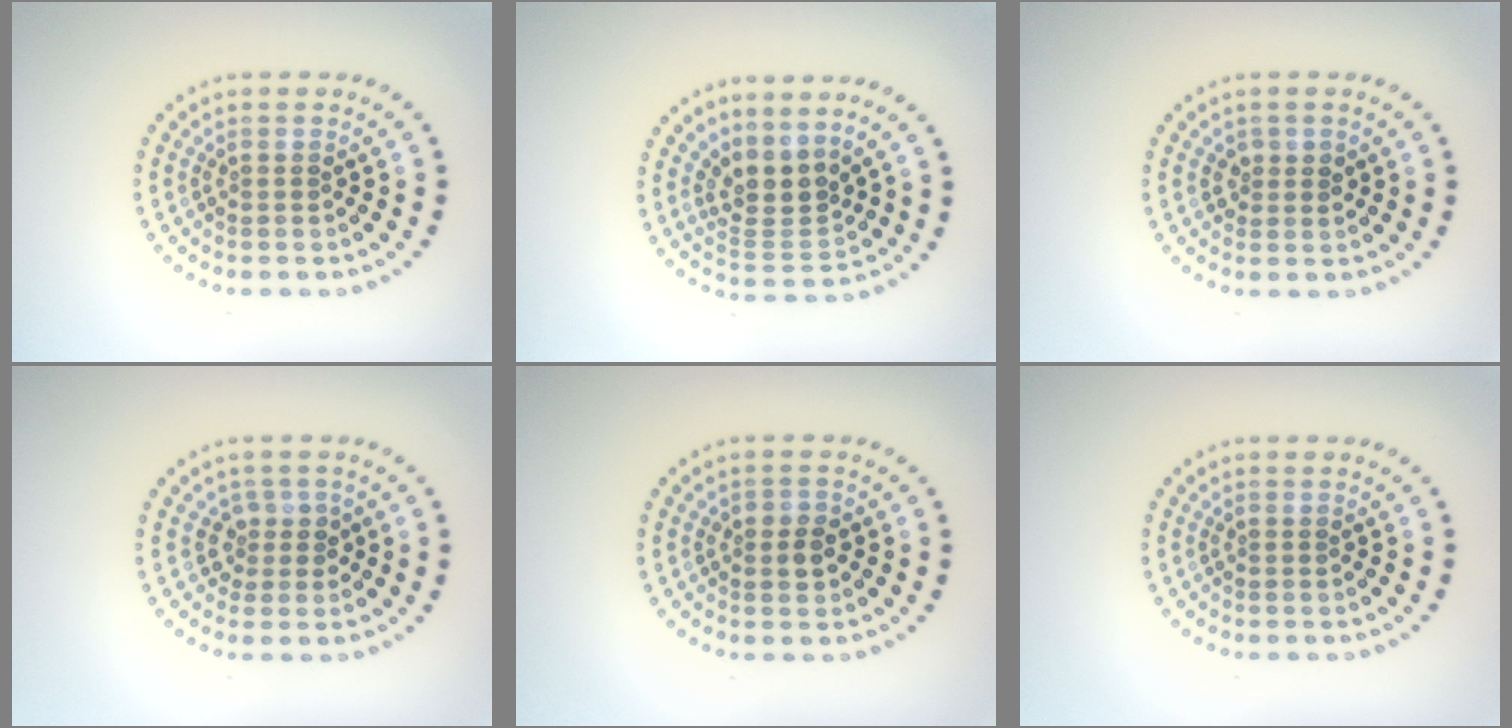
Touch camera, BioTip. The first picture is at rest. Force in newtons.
{"total": 3.3, "press": 2.4, "slide": 2.2}
{"total": 1.4, "press": 1.4, "slide": 0.3}
{"total": 1.8, "press": 1.4, "slide": 1.1}
{"total": 1.9, "press": 1.9, "slide": 0.3}
{"total": 0.0}